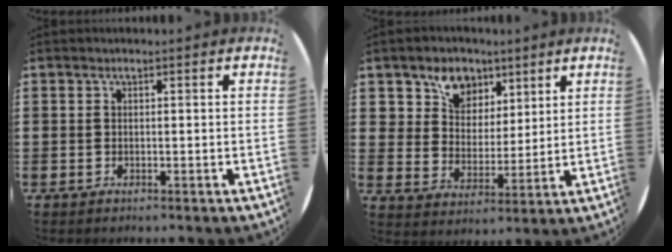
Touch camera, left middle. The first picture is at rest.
{"total": 6.5, "force": [4.8, 4.4, 0.5], "torque": [-0.046, -0.010, 0.088]}